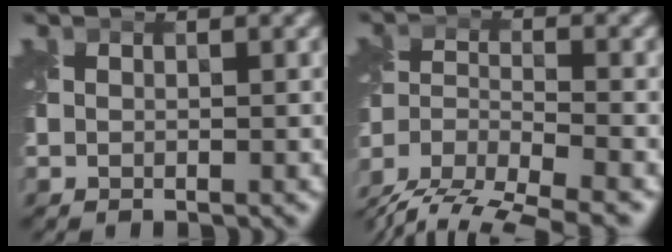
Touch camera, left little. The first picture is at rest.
{"total": 10.7, "force": [-9.5, 3.3, 3.8], "torque": [-0.068, -0.016, -0.152]}